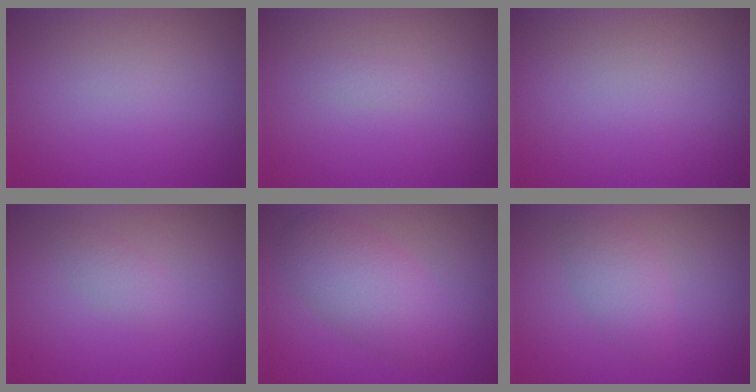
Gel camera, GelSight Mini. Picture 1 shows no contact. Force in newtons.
{"total": 0.6, "press": 0.6, "slide": 0.0}
{"total": 0.0}
{"total": 1.3, "press": 1.3, "slide": 0.1}
{"total": 4.8, "press": 4.8, "slide": 0.1}
{"total": 2.4, "press": 2.4, "slide": 0.1}